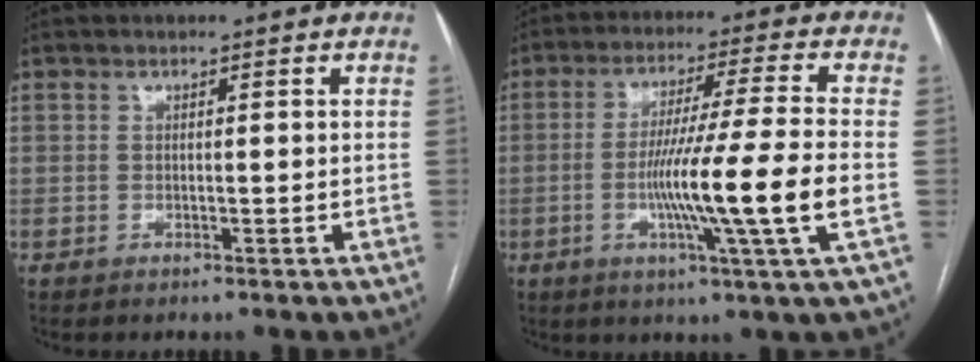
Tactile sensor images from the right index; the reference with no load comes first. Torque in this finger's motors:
{"motor_torque": [1.88, -0.26, 0.95, 0.21]}